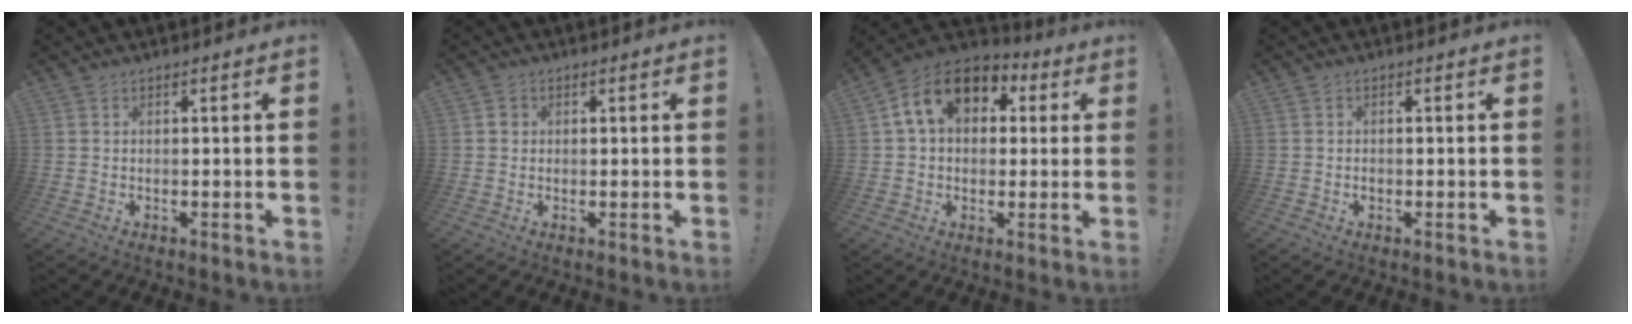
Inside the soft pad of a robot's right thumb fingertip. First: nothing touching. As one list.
[{"total": 1.4, "force": [0.1, 1.3, 0.5], "torque": [-0.002, 0.002, 0.001]}, {"total": 14.8, "force": [4.8, 10.4, 9.5], "torque": [-0.150, 0.006, 0.090]}, {"total": 0.8, "force": [-0.5, 0.6, 0.3], "torque": [-0.006, 0.002, -0.009]}]